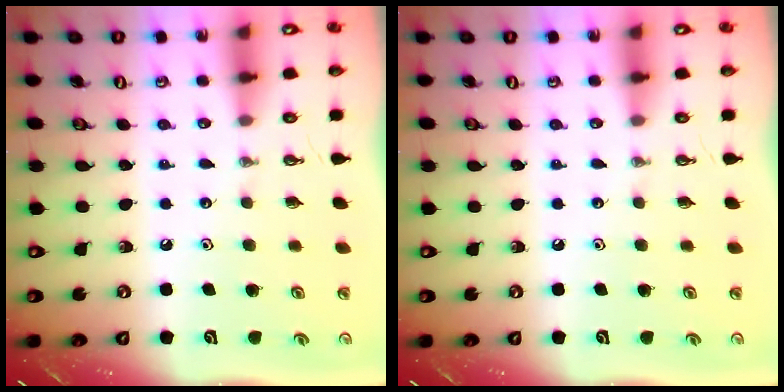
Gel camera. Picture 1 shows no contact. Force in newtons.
{"total": 0.0}